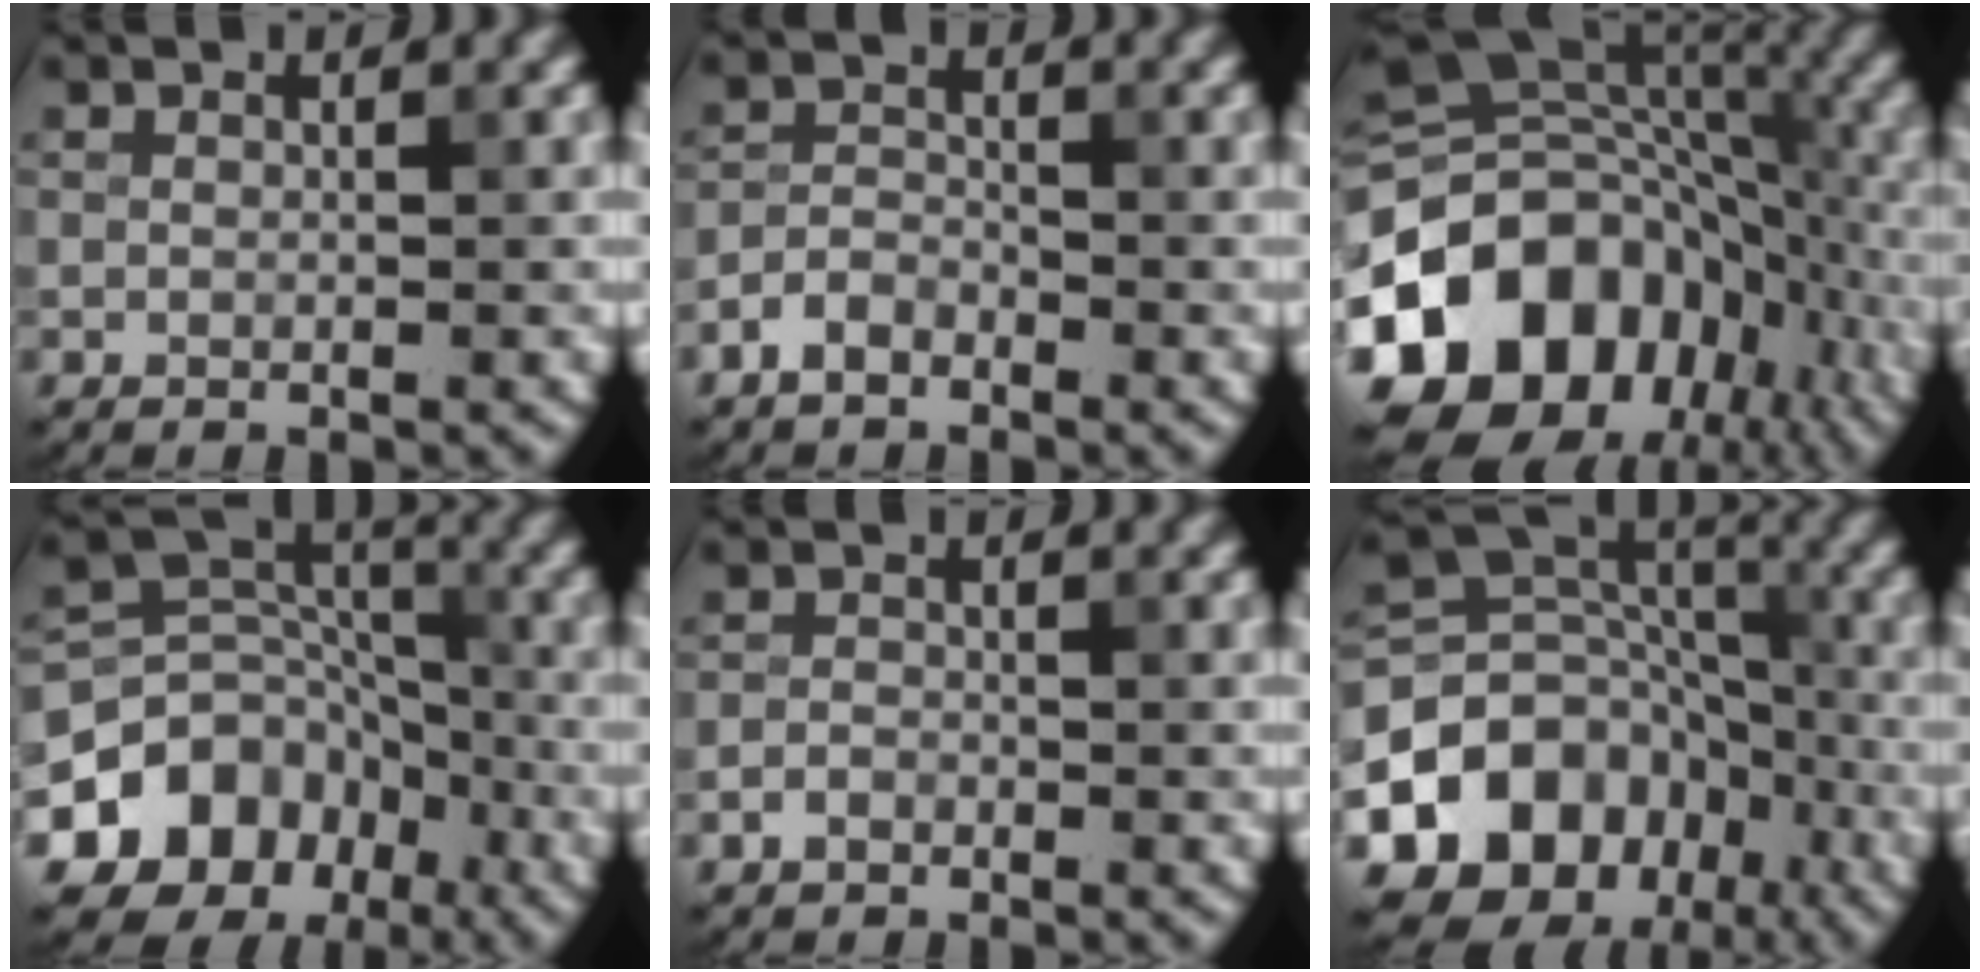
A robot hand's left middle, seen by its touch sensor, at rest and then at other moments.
{"total": 2.3, "force": [-1.6, 1.2, 1.1], "torque": [-0.020, 0.006, -0.037]}
{"total": 17.8, "force": [-7.5, 12.6, 10.1], "torque": [-0.217, -0.005, -0.128]}
{"total": 10.2, "force": [-5.4, 8.0, 3.5], "torque": [-0.065, 0.011, -0.093]}
{"total": 1.3, "force": [-0.8, 0.8, 0.6], "torque": [-0.008, 0.002, -0.019]}
{"total": 11.5, "force": [-5.3, 8.8, 5.2], "torque": [-0.101, -0.004, -0.092]}